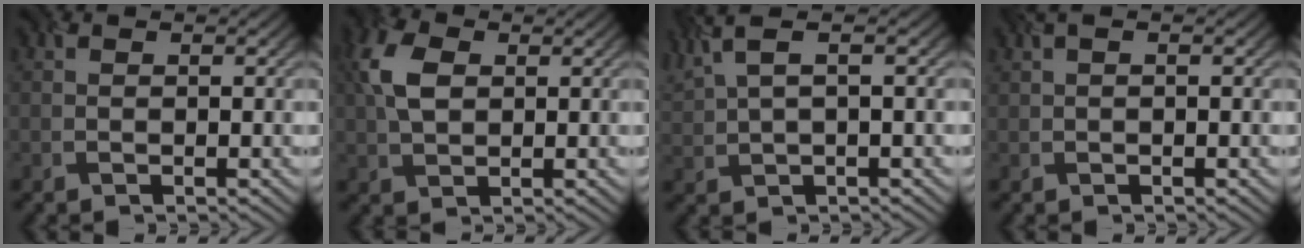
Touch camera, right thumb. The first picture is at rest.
{"total": 5.8, "force": [1.4, 3.8, 4.2], "torque": [-0.108, 0.010, 0.020]}
{"total": 5.0, "force": [2.7, 1.2, 4.0], "torque": [-0.097, 0.015, 0.058]}
{"total": 1.0, "force": [0.4, 0.3, 0.8], "torque": [-0.019, 0.004, 0.008]}